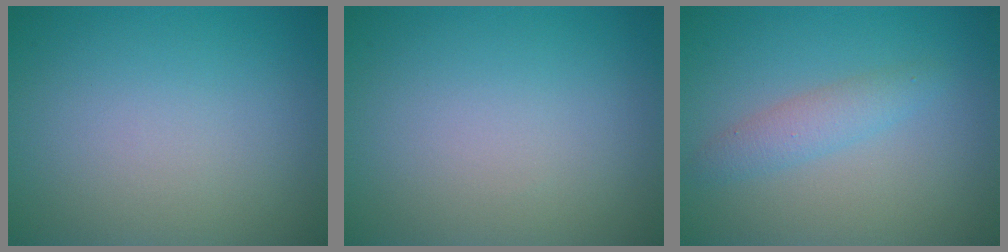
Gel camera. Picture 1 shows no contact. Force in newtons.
{"total": 0.0}
{"total": 2.1, "press": 2.1, "slide": 0.0}